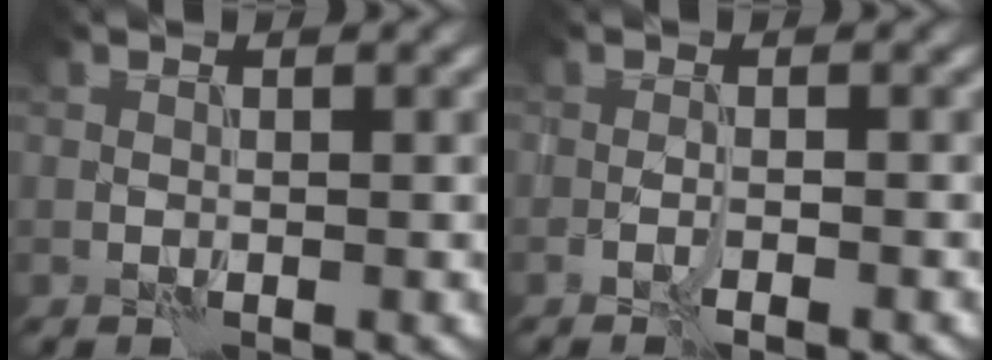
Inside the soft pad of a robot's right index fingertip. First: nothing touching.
{"total": 1.4, "force": [-1.0, 0.1, 1.0], "torque": [-0.017, 0.001, -0.019]}